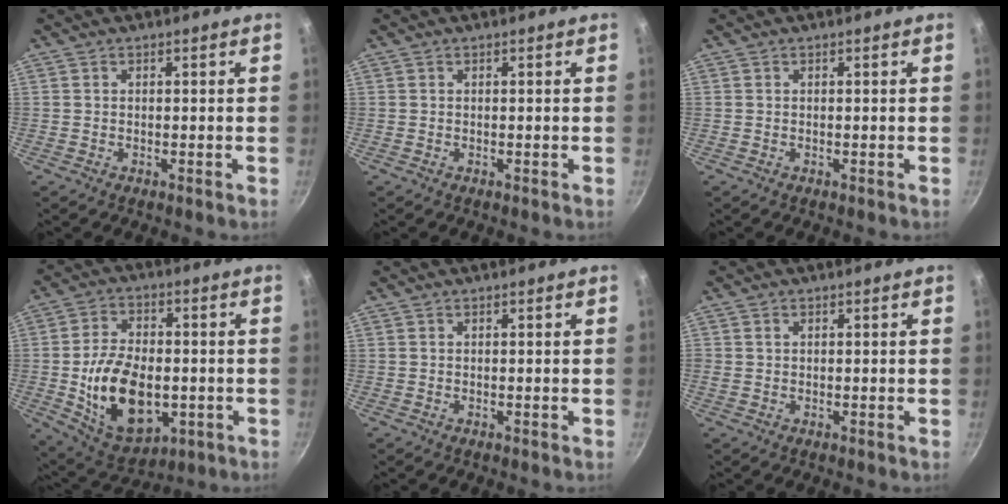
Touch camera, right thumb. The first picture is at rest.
{"total": 0.0}
{"total": 0.0}
{"total": 17.7, "force": [-2.7, 11.0, 13.6], "torque": [-0.221, 0.008, -0.029]}
{"total": 0.0}
{"total": 1.0, "force": [0.3, 0.8, 0.5], "torque": [-0.006, 0.003, 0.004]}